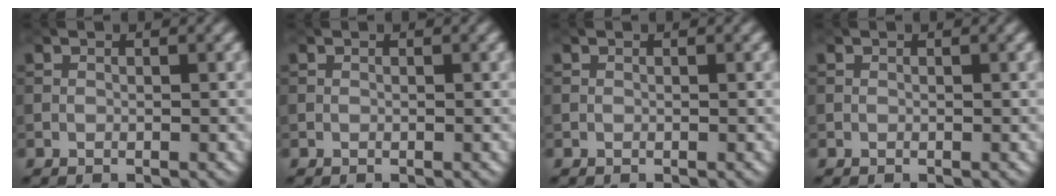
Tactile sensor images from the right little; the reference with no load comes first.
{"total": 0.0}
{"total": 0.0}
{"total": 0.0}